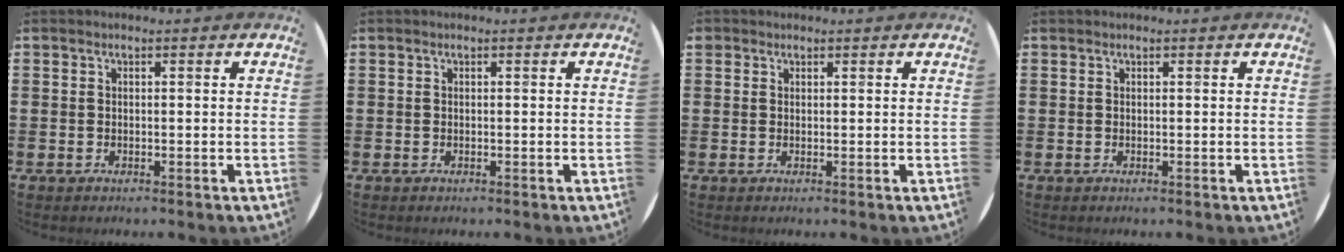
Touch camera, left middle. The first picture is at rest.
{"total": 0.0}
{"total": 0.6, "force": [0.5, 0.4, -0.1], "torque": [0.001, 0.003, 0.010]}
{"total": 0.0}